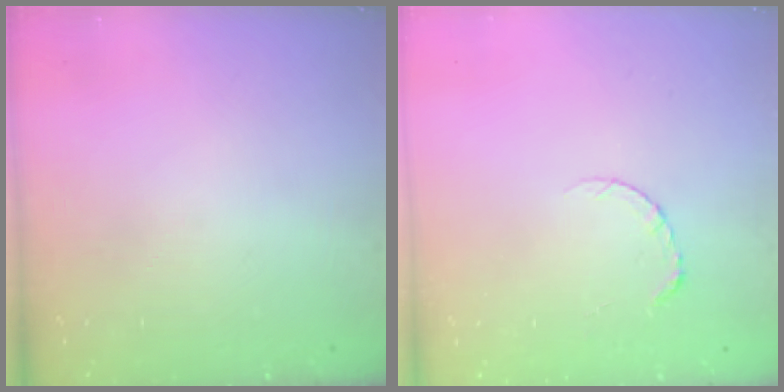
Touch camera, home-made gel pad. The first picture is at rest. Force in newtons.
{"total": 3.4, "press": 3.4, "slide": 0.4}